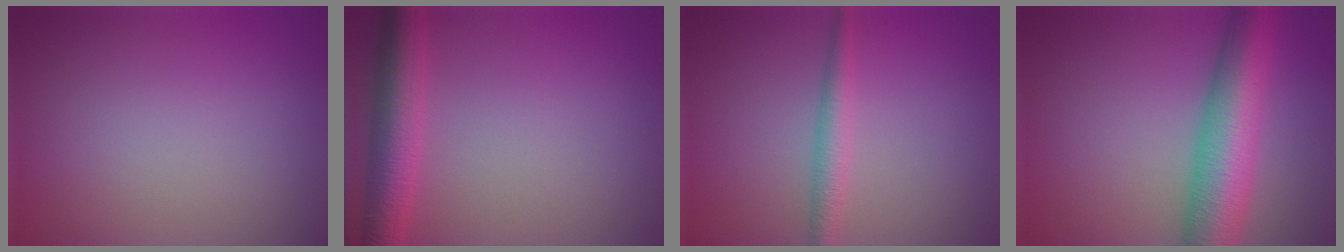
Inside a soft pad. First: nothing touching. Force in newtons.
{"total": 5.3, "press": 5.3, "slide": 0.1}
{"total": 2.4, "press": 2.4, "slide": 0.0}
{"total": 9.4, "press": 9.4, "slide": 0.3}